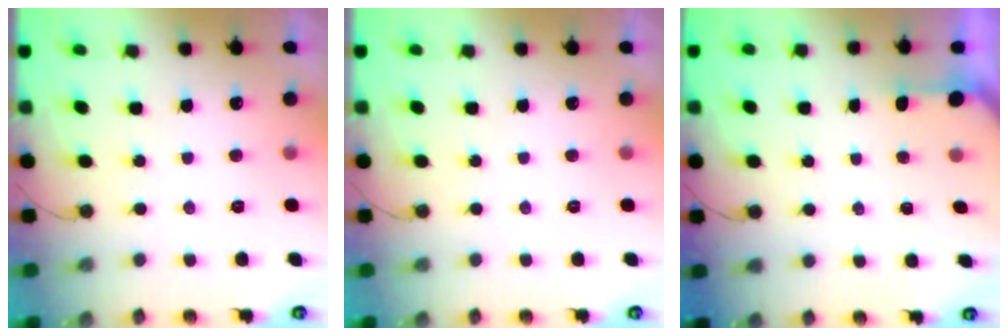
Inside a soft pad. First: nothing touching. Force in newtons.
{"total": 0.0}
{"total": 1.2, "press": 1.2, "slide": 0.1}